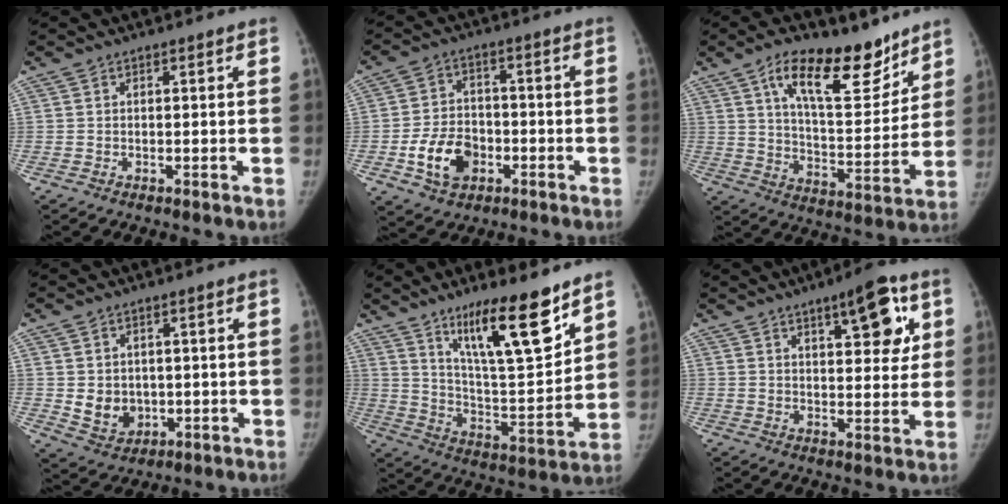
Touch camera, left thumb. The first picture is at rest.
{"total": 10.1, "force": [-3.7, 7.4, 5.8], "torque": [-0.082, 0.020, -0.064]}
{"total": 17.5, "force": [11.1, 7.6, 11.1], "torque": [-0.127, -0.068, 0.183]}
{"total": 6.4, "force": [-0.4, 5.5, 3.3], "torque": [-0.026, -0.003, 0.011]}
{"total": 17.6, "force": [11.6, 3.6, 12.7], "torque": [-0.178, -0.083, 0.205]}
{"total": 11.2, "force": [5.1, 4.2, 9.1], "torque": [-0.093, -0.018, 0.068]}